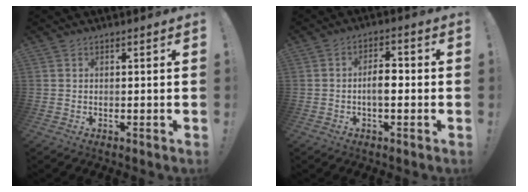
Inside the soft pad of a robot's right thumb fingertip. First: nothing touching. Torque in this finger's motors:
{"motor_torque": [-0.03, 0.21, 0.37, -0.34, 0.02]}